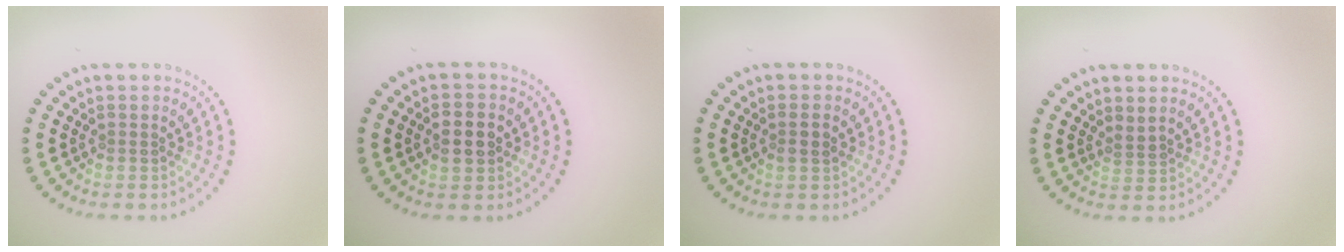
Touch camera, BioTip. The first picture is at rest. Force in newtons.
{"total": 2.9, "press": 2.9, "slide": 0.2}
{"total": 1.2, "press": 1.1, "slide": 0.4}
{"total": 1.0, "press": 0.4, "slide": 0.9}